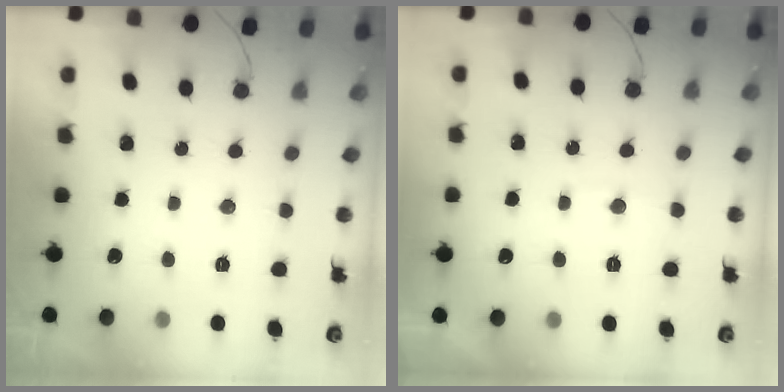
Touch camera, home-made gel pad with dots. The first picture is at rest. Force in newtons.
{"total": 2.9, "press": 2.9, "slide": 0.3}